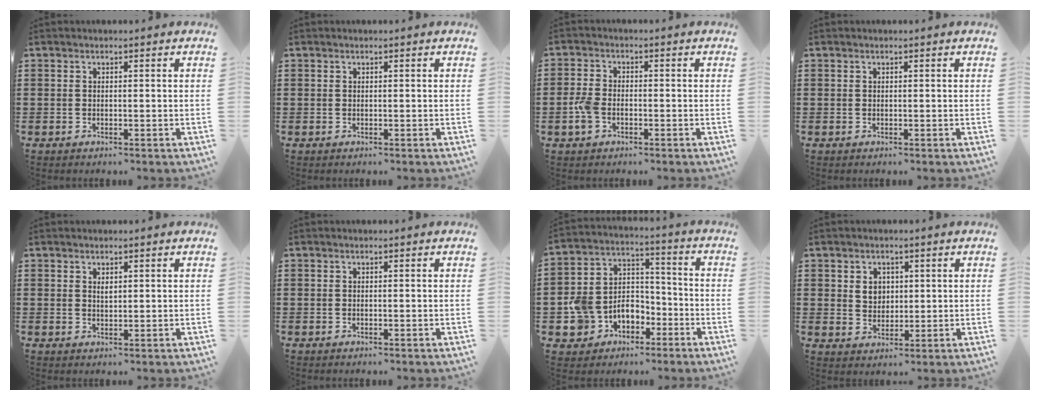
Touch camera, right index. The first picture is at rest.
{"total": 0.0}
{"total": 3.5, "force": [-1.2, 2.0, 2.6], "torque": [-0.075, -0.007, -0.029]}
{"total": 0.0}
{"total": 1.1, "force": [0.6, 0.5, 0.7], "torque": [-0.016, 0.003, 0.010]}
{"total": 0.0}
{"total": 7.0, "force": [-2.8, 6.2, 1.5], "torque": [-0.060, 0.009, -0.052]}
{"total": 3.1, "force": [1.1, 2.7, 1.3], "torque": [-0.027, 0.007, 0.017]}